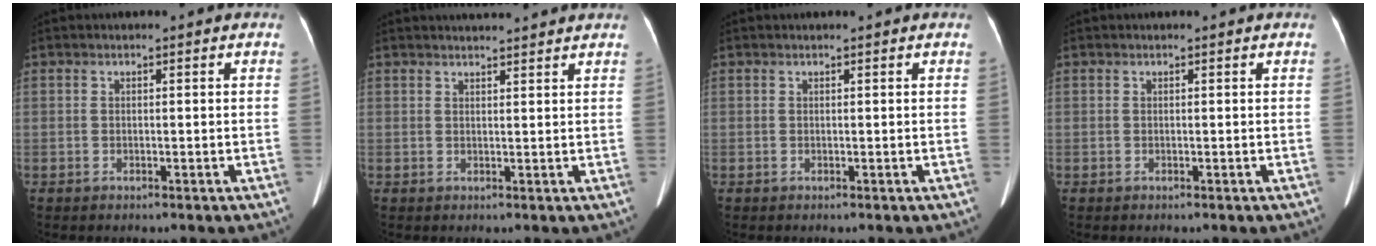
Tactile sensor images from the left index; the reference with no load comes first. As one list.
[{"total": 5.2, "force": [5.0, 0.2, 1.5], "torque": [-0.024, 0.024, 0.060]}, {"total": 0.5, "force": [0.5, 0.0, 0.2], "torque": [-0.001, 0.010, 0.011]}, {"total": 0.0}]